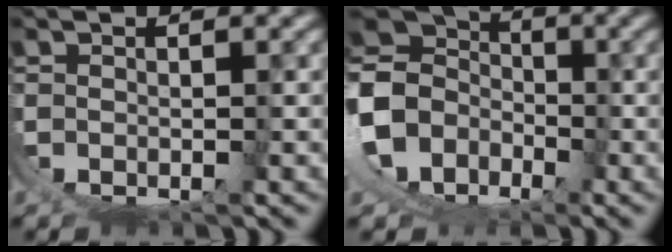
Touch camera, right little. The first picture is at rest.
{"total": 10.7, "force": [0.2, 9.1, 5.6], "torque": [-0.142, -0.019, -0.006]}